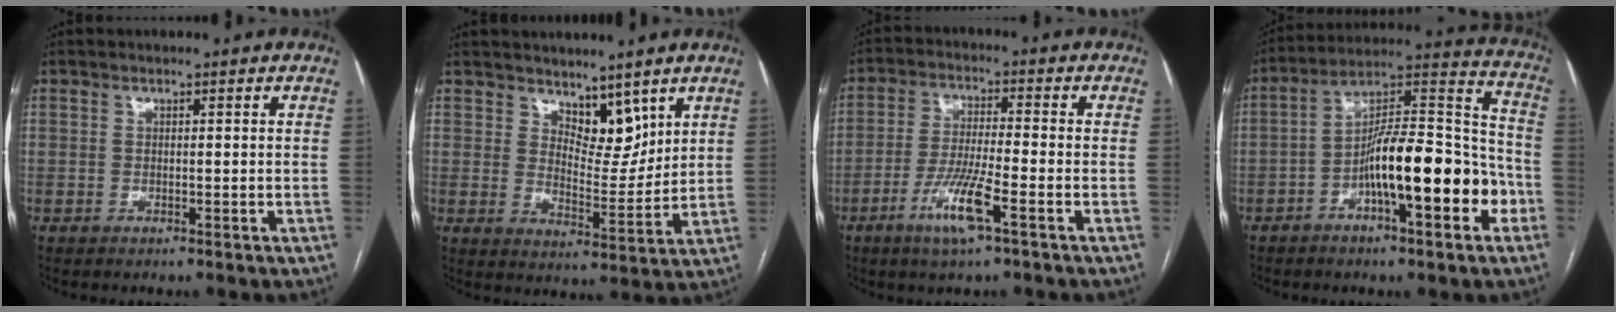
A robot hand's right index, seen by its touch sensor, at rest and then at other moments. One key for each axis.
{"total": 6.6, "fx": 4.9, "fy": 3.2, "fz": 3.0, "tx": -0.040, "ty": -0.007, "tz": 0.092}
{"total": 8.2, "fx": -4.0, "fy": 0.2, "fz": 7.1, "tx": -0.141, "ty": -0.012, "tz": -0.076}
{"total": 17.5, "fx": -6.0, "fy": 3.9, "fz": 16.0, "tx": -0.252, "ty": 0.028, "tz": -0.096}